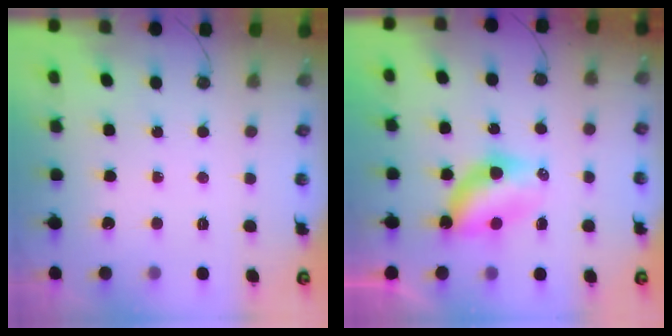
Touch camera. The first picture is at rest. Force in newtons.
{"total": 6.4, "press": 6.4, "slide": 0.2}